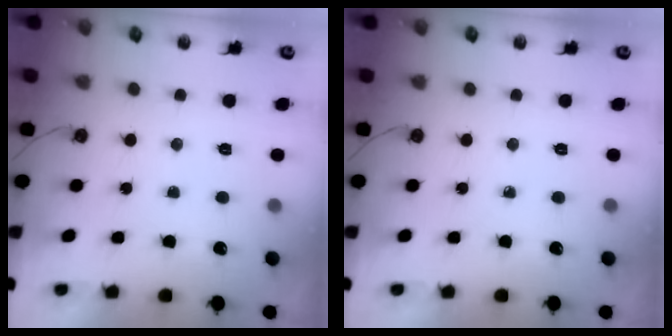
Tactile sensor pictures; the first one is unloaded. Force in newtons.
{"total": 0.0}